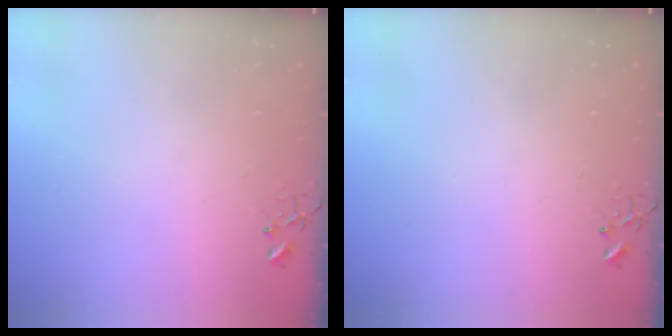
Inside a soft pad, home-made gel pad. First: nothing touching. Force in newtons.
{"total": 0.0}